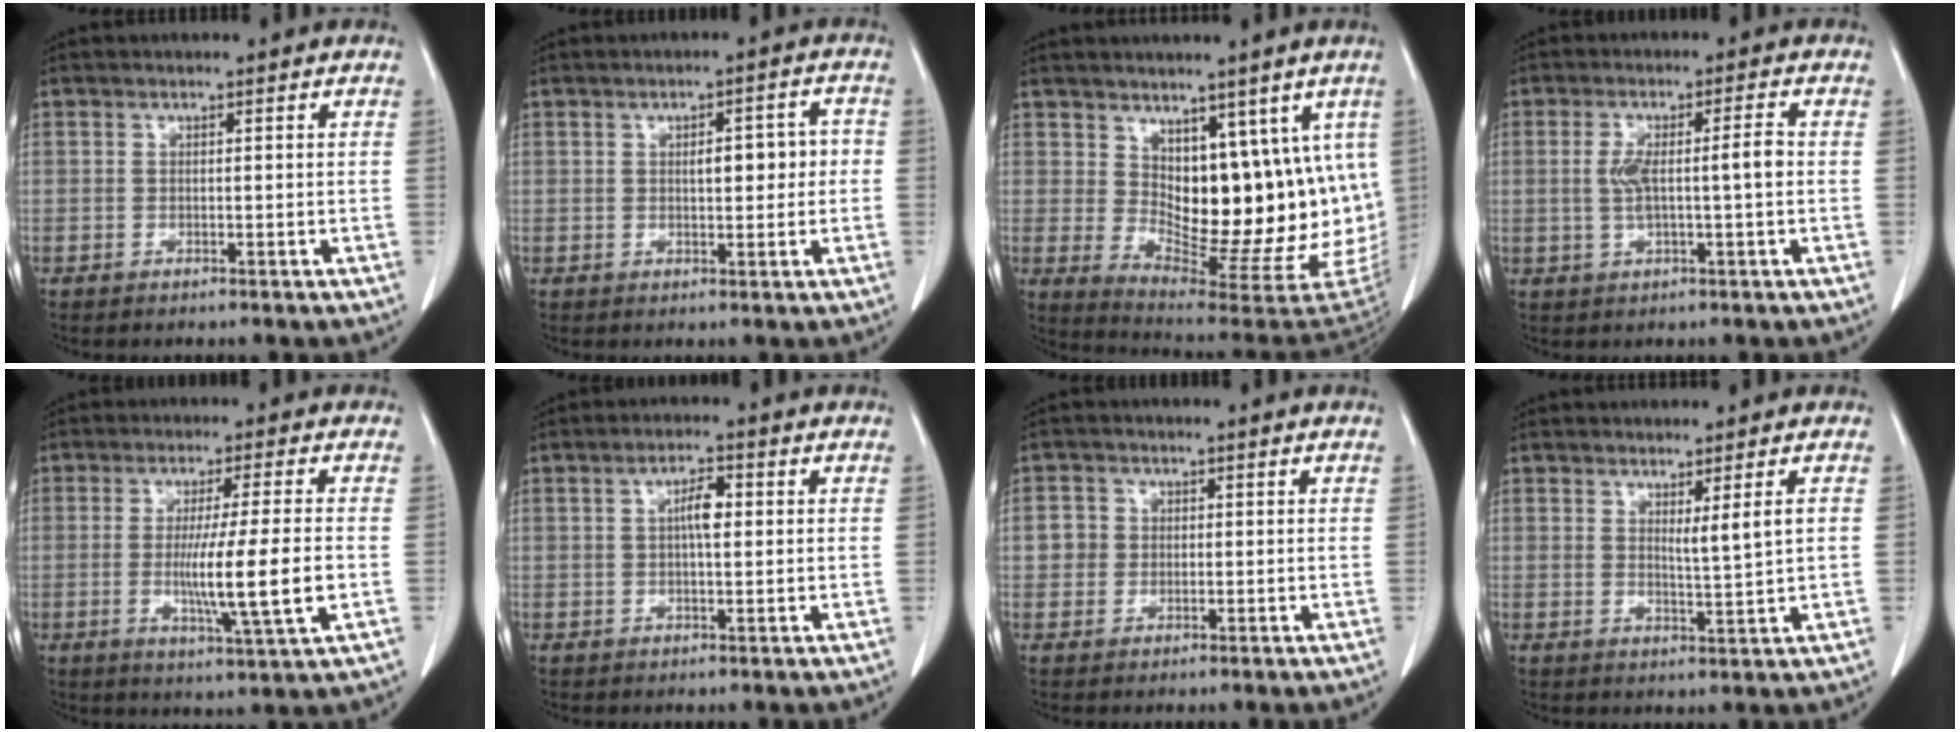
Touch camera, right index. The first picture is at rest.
{"total": 5.0, "force": [0.4, 1.9, 4.6], "torque": [-0.061, 0.017, 0.008]}
{"total": 15.5, "force": [4.0, 7.2, 13.1], "torque": [-0.167, -0.017, 0.076]}
{"total": 6.1, "force": [0.0, 0.7, 6.0], "torque": [-0.115, 0.012, 0.003]}
{"total": 10.6, "force": [-1.6, -0.8, 10.5], "torque": [-0.179, -0.027, -0.030]}
{"total": 3.6, "force": [0.6, 1.0, 3.4], "torque": [-0.057, 0.006, 0.009]}
{"total": 2.8, "force": [0.1, 2.7, 0.5], "torque": [0.001, 0.009, 0.001]}
{"total": 3.3, "force": [1.2, -0.5, 3.1], "torque": [-0.052, -0.013, 0.023]}